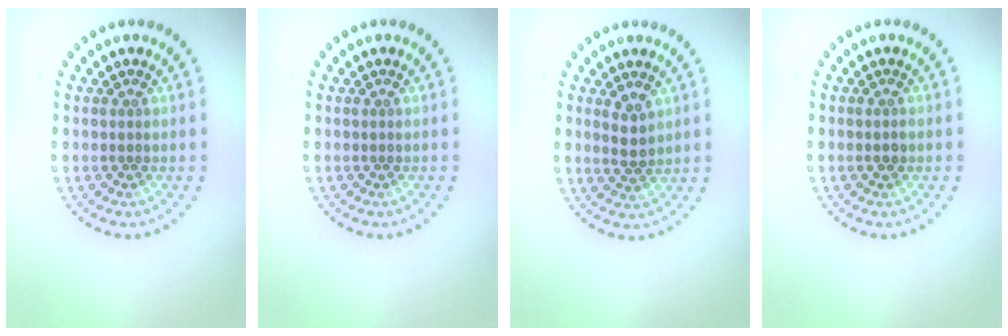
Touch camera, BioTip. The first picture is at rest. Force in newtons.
{"total": 0.0}
{"total": 2.0, "press": 1.9, "slide": 0.7}
{"total": 0.7, "press": 0.7, "slide": 0.2}